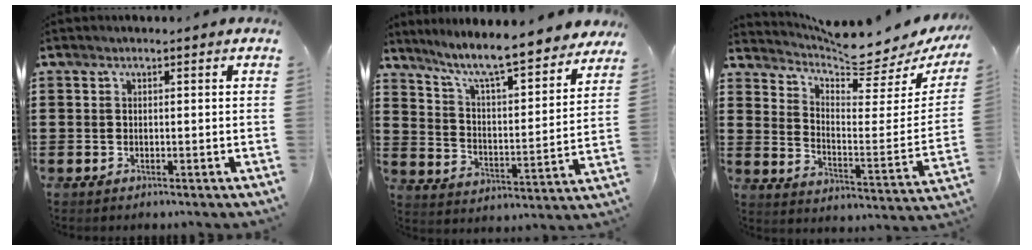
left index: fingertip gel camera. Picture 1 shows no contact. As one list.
[{"total": 8.3, "force": [7.3, 0.0, 4.0], "torque": [-0.107, -0.052, 0.117]}, {"total": 8.0, "force": [7.6, 0.2, 2.5], "torque": [-0.063, -0.078, 0.123]}]